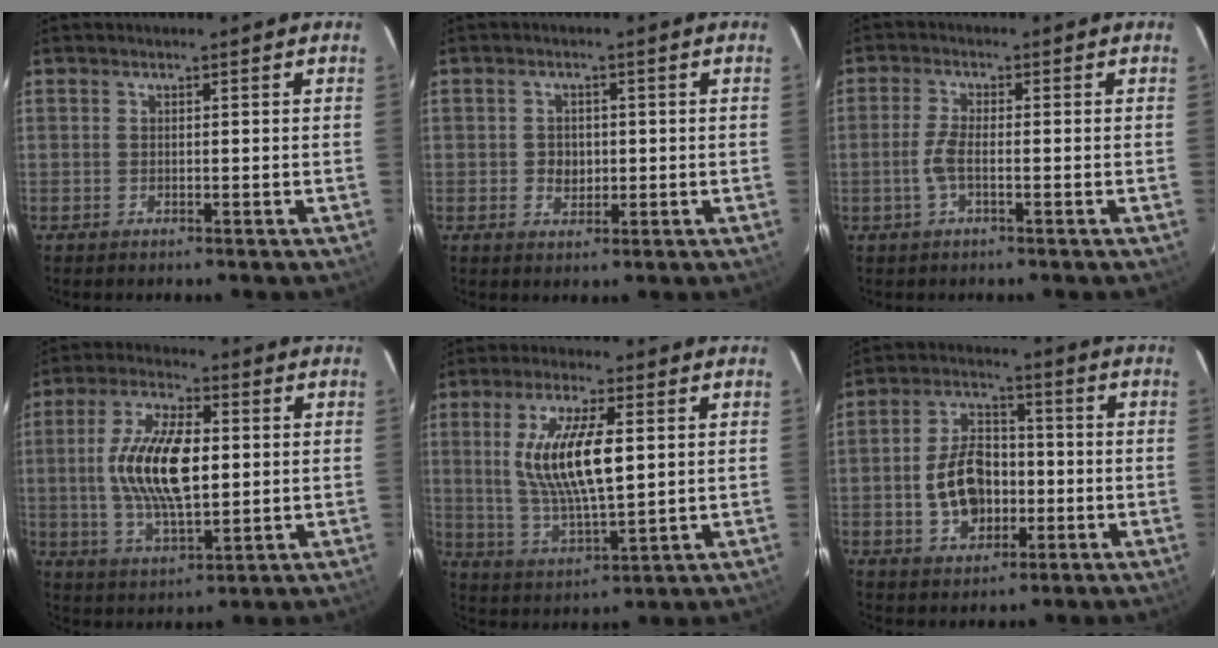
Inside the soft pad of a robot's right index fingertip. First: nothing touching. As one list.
[{"total": 3.0, "force": [-0.4, 2.7, 1.3], "torque": [-0.025, 0.005, -0.003]}, {"total": 3.7, "force": [-1.1, 1.0, 3.4], "torque": [-0.079, 0.001, -0.023]}, {"total": 14.9, "force": [0.7, 6.4, 13.4], "torque": [-0.261, 0.005, 0.013]}, {"total": 13.3, "force": [2.4, 4.0, 12.5], "torque": [-0.240, -0.005, 0.053]}, {"total": 11.1, "force": [-2.1, 7.7, 7.7], "torque": [-0.156, 0.022, -0.024]}]